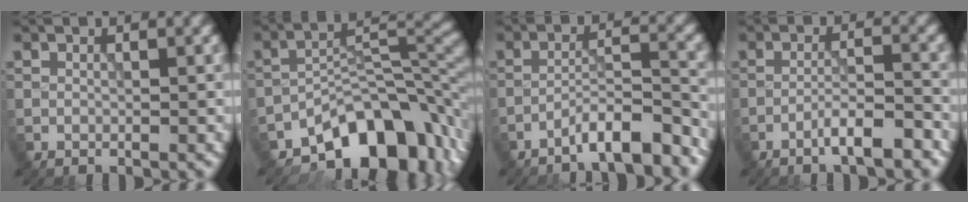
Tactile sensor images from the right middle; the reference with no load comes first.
{"total": 10.5, "force": [-7.2, 4.9, 5.9], "torque": [-0.067, 0.001, -0.129]}
{"total": 5.6, "force": [-4.4, 1.0, 3.3], "torque": [-0.048, 0.011, -0.075]}
{"total": 4.1, "force": [-2.7, 0.6, 3.0], "torque": [-0.048, 0.011, -0.052]}